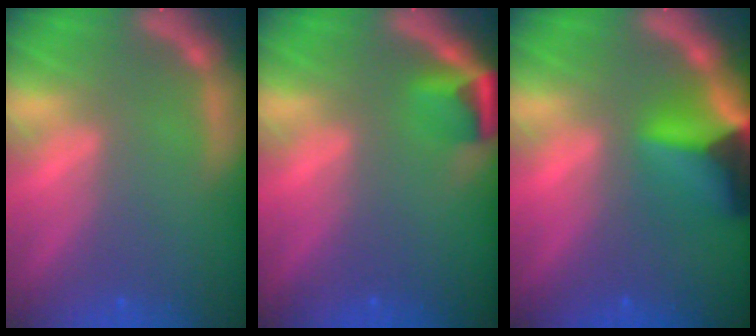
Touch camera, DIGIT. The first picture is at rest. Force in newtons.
{"total": 2.9}
{"total": 7.9}